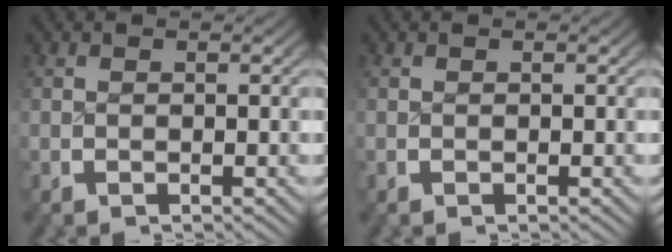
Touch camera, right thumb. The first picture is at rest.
{"total": 0.0}